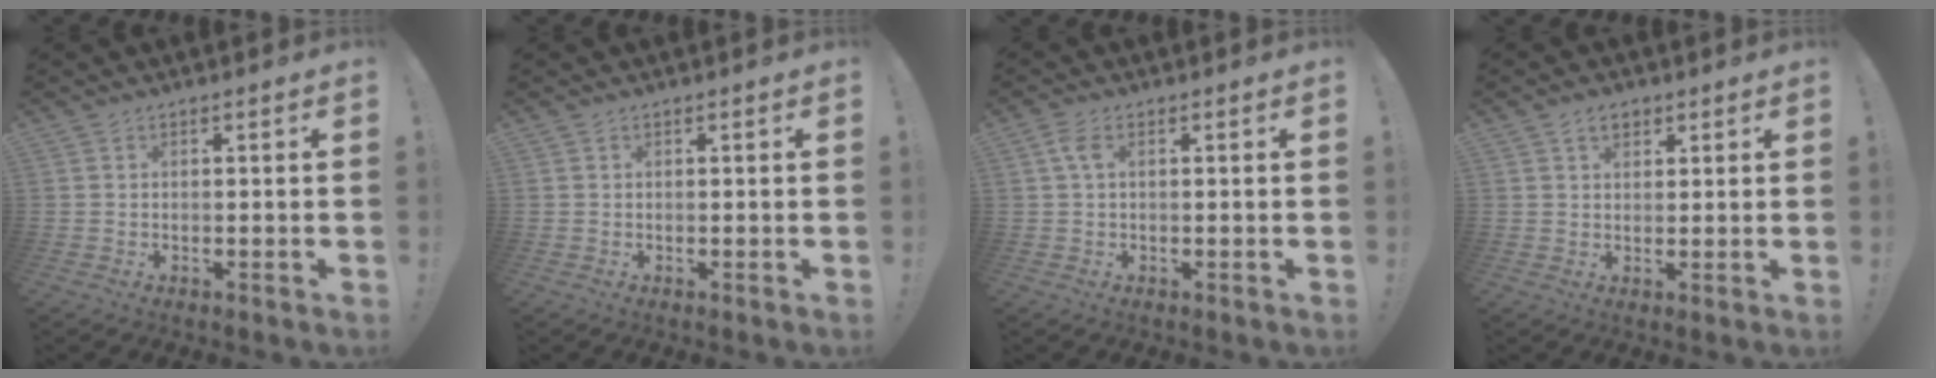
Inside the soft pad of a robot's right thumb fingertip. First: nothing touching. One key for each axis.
{"total": 0.0}
{"total": 3.3, "fx": 0.7, "fy": 1.4, "fz": 2.9, "tx": -0.063, "ty": 0.007, "tz": 0.014}
{"total": 4.0, "fx": 2.2, "fy": 2.6, "fz": 2.2, "tx": -0.033, "ty": -0.002, "tz": 0.039}